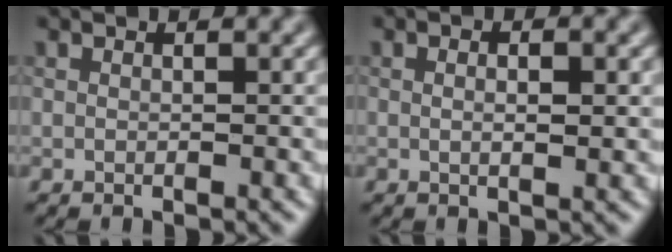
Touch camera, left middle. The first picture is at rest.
{"total": 1.3, "force": [-0.3, 0.2, 1.3], "torque": [-0.014, -0.002, 0.006]}